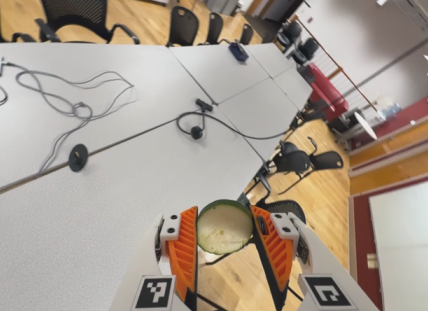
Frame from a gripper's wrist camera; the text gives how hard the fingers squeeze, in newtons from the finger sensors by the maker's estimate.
{"total": 9.6, "left": 10.7, "right": 8.5}